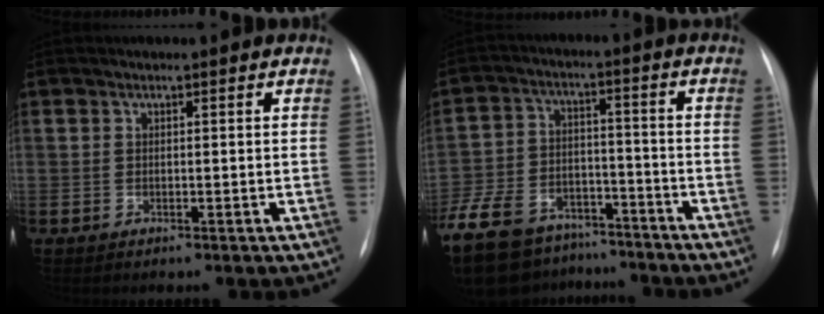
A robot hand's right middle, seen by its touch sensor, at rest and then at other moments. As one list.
[{"total": 22.6, "force": [-17.0, 11.5, 9.6], "torque": [-0.268, -0.017, -0.269]}]